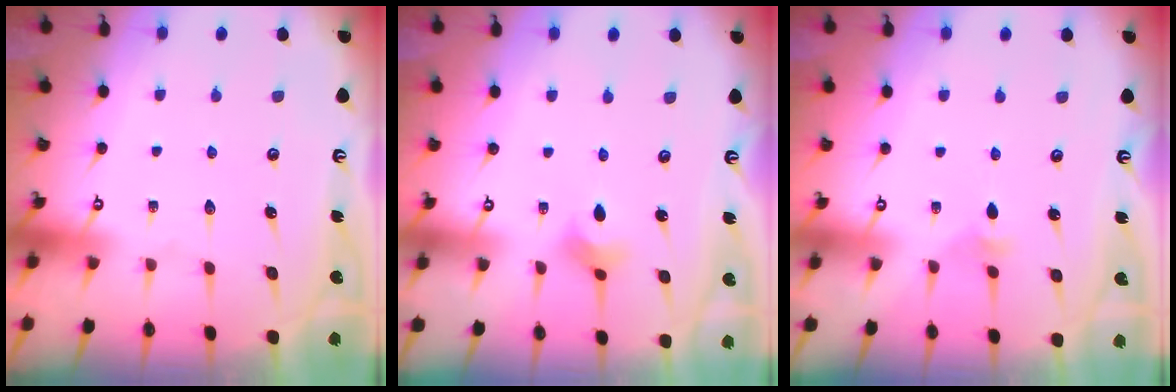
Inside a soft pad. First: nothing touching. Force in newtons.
{"total": 2.6, "press": 2.6, "slide": 0.5}
{"total": 2.3, "press": 2.3, "slide": 0.6}